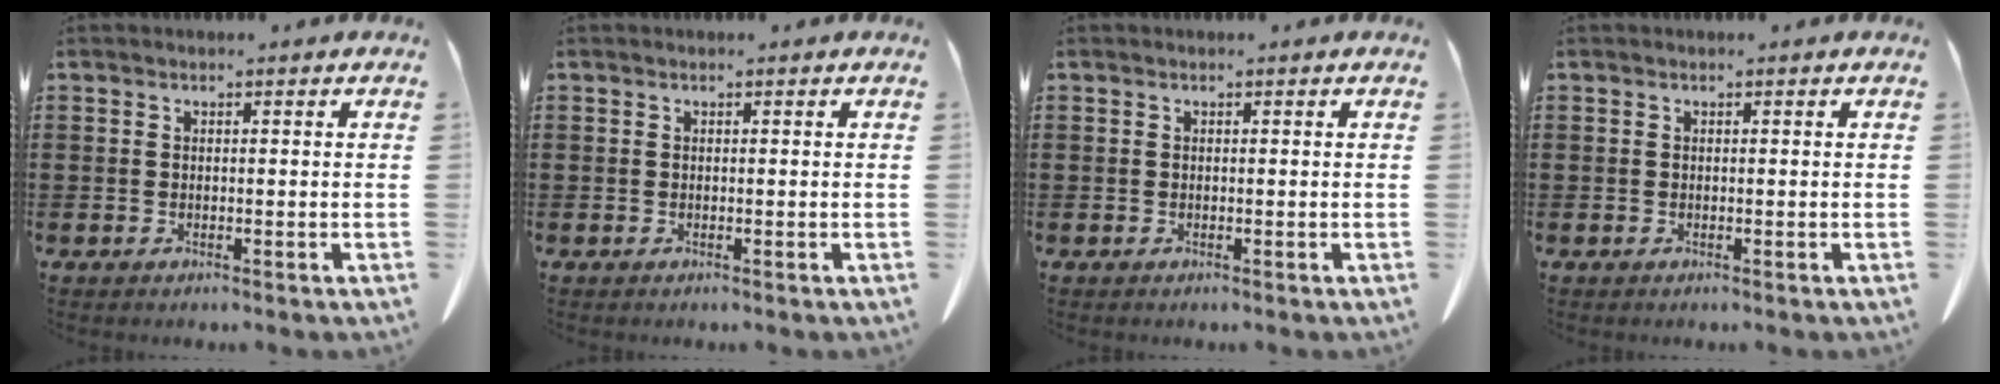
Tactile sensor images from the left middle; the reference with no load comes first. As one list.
[{"total": 0.0}, {"total": 0.0}, {"total": 0.0}]